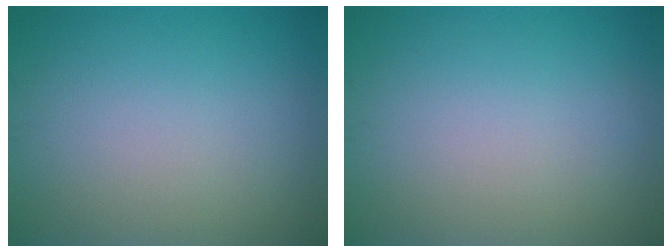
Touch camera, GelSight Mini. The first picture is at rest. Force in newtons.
{"total": 0.0}